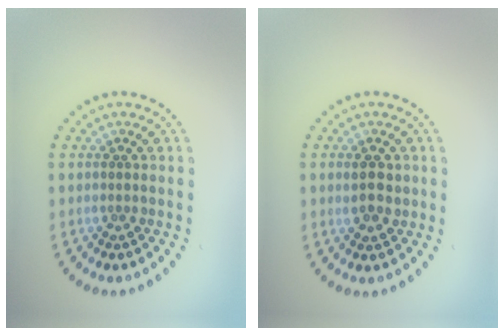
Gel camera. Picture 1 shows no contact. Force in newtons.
{"total": 2.4, "press": 2.4, "slide": 0.4}